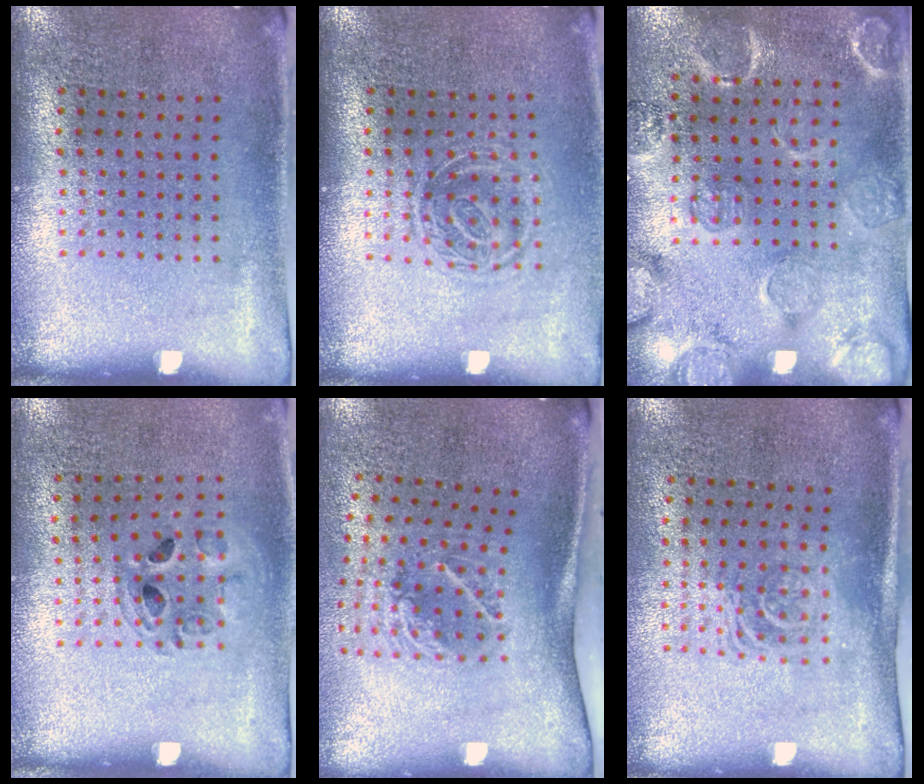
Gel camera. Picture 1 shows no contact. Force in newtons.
{"total": 1.3, "press": 1.0, "slide": 0.8}
{"total": 2.5, "press": 2.2, "slide": 1.3}
{"total": 1.0, "press": 1.0, "slide": 0.1}
{"total": 2.1, "press": 1.3, "slide": 1.6}
{"total": 1.6, "press": 1.3, "slide": 1.0}